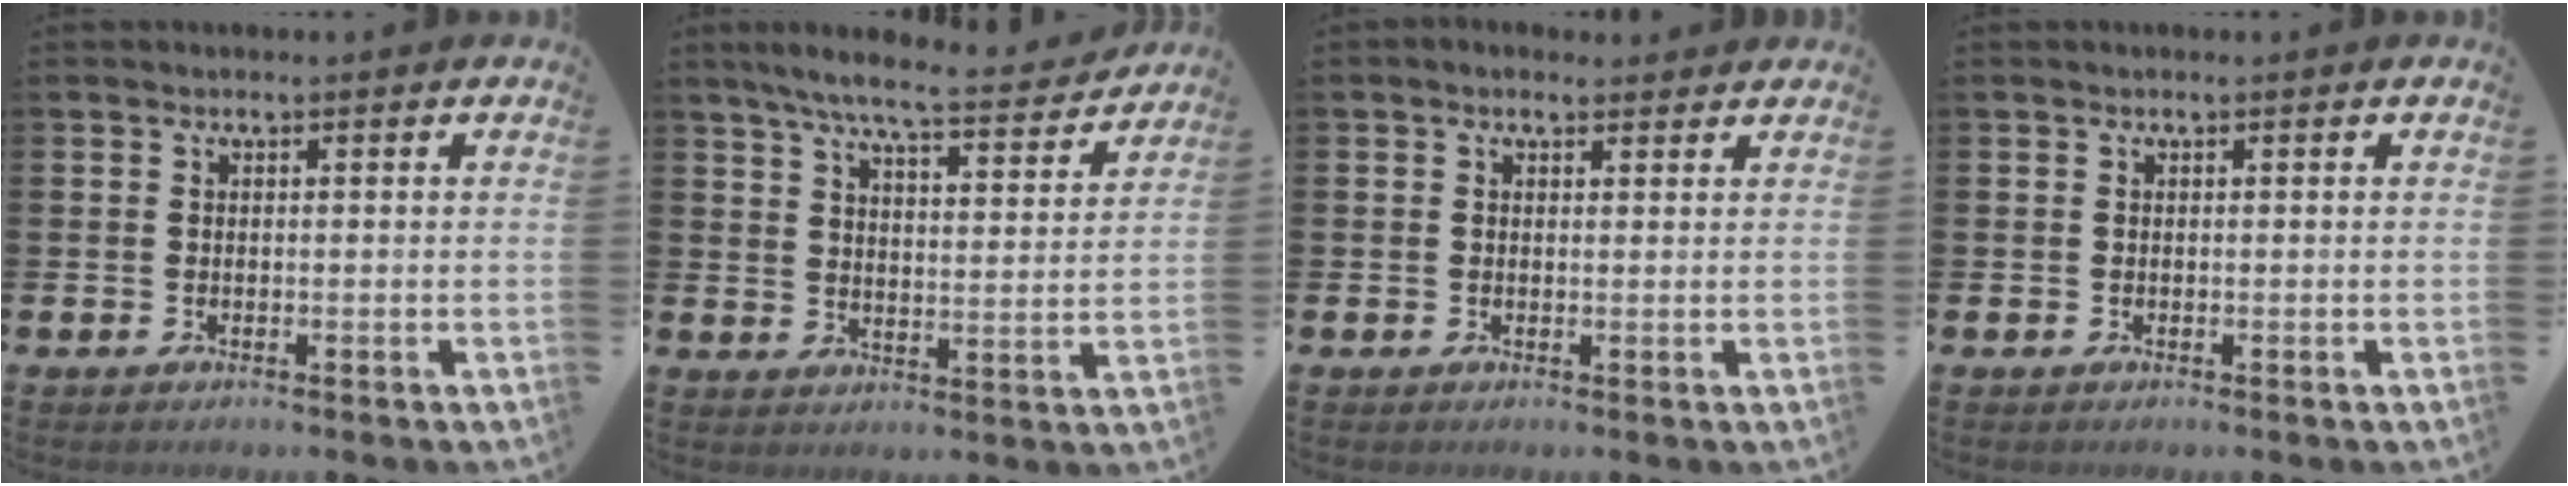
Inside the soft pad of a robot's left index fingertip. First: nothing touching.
{"total": 7.6, "force": [6.9, 0.4, 3.0], "torque": [-0.074, -0.039, 0.117]}
{"total": 1.1, "force": [0.9, 0.6, 0.3], "torque": [0.002, 0.005, 0.014]}
{"total": 0.0}